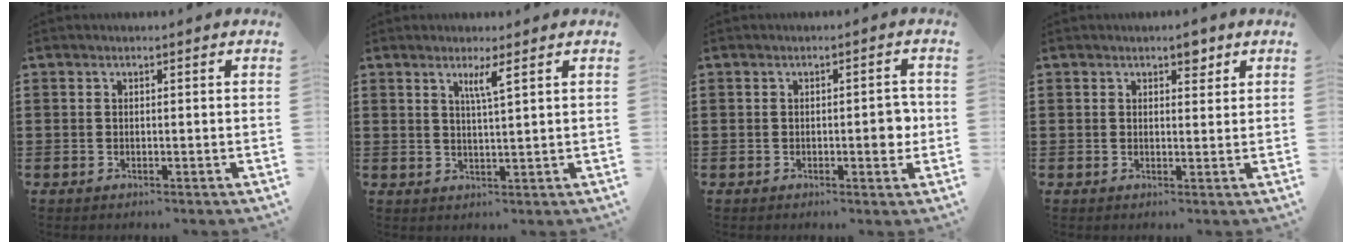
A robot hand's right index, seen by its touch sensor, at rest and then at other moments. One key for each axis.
{"total": 2.8, "fx": 1.7, "fy": -0.3, "fz": 2.2, "tx": -0.047, "ty": -0.006, "tz": 0.027}
{"total": 3.2, "fx": -0.4, "fy": 1.1, "fz": 3.0, "tx": -0.036, "ty": -0.004, "tz": -0.011}
{"total": 2.6, "fx": 1.9, "fy": 1.2, "fz": 1.4, "tx": -0.014, "ty": 0.000, "tz": 0.031}